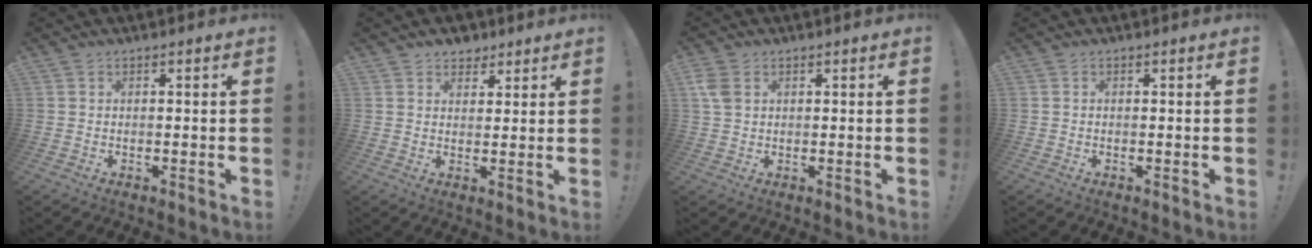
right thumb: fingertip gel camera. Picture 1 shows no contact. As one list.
[{"total": 4.6, "force": [3.3, 3.2, 0.6], "torque": [0.001, -0.019, 0.060]}, {"total": 4.4, "force": [1.7, 3.0, 2.7], "torque": [-0.052, 0.000, 0.033]}, {"total": 0.0}]